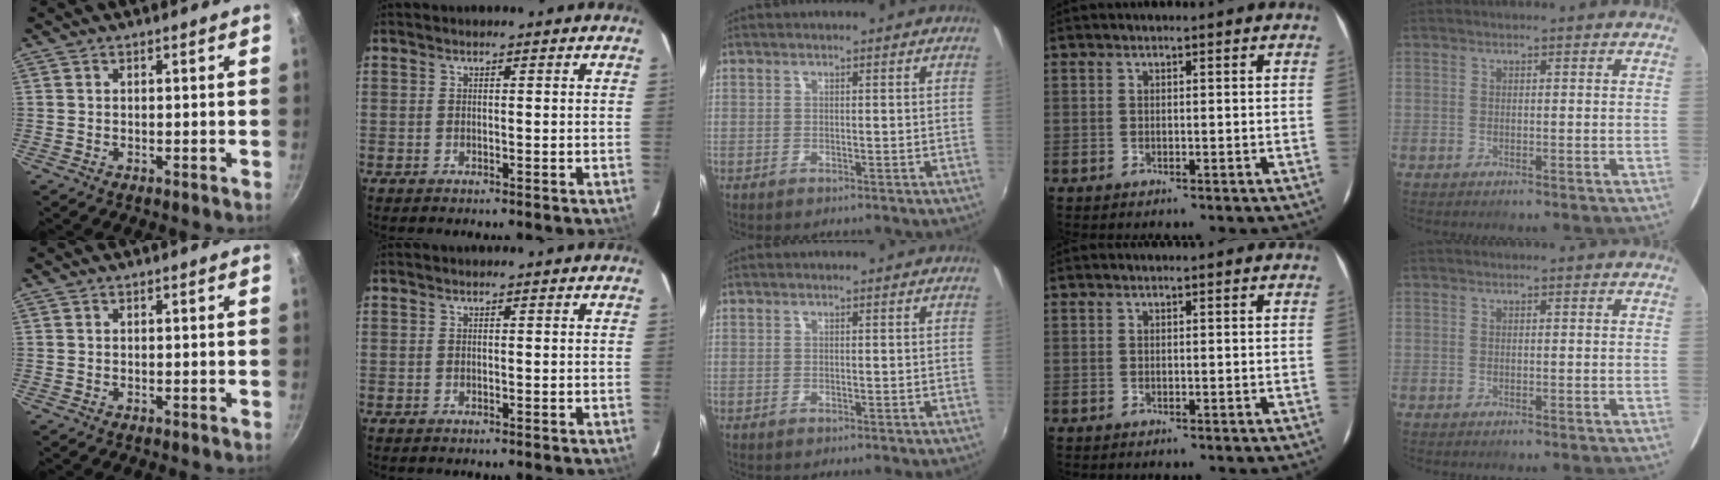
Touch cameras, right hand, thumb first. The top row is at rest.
{}